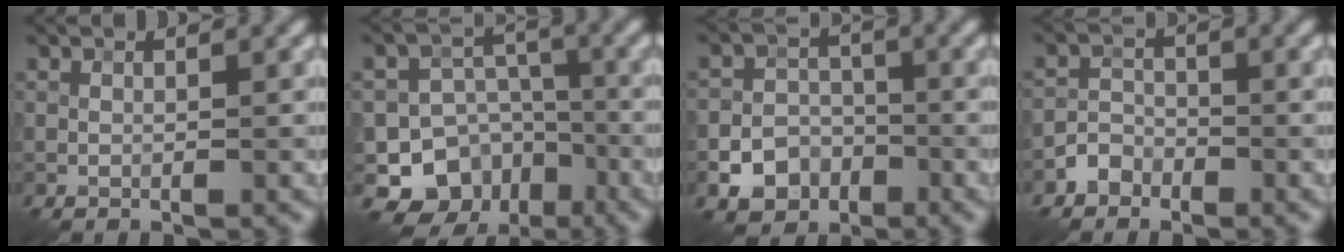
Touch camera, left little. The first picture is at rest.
{"total": 10.0, "force": [-5.7, 7.7, 2.6], "torque": [-0.027, 0.003, -0.097]}
{"total": 4.8, "force": [-2.5, 3.8, 1.6], "torque": [-0.002, -0.006, -0.050]}
{"total": 2.0, "force": [-1.4, 1.3, 0.3], "torque": [0.002, 0.013, -0.029]}